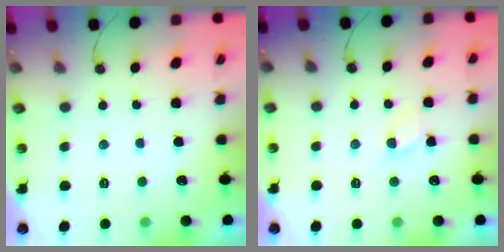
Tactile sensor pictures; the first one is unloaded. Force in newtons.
{"total": 2.8, "press": 2.7, "slide": 0.4}